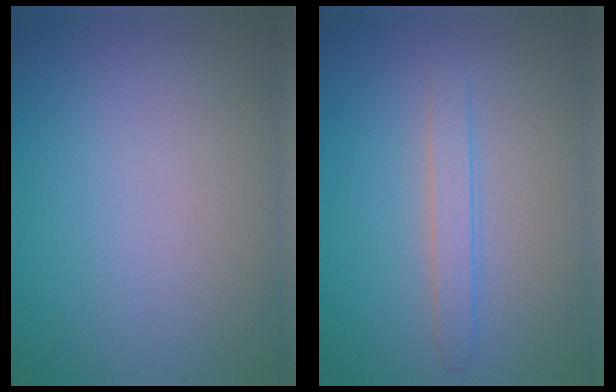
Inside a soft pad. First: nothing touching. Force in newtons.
{"total": 1.8, "press": 1.8, "slide": 0.1}